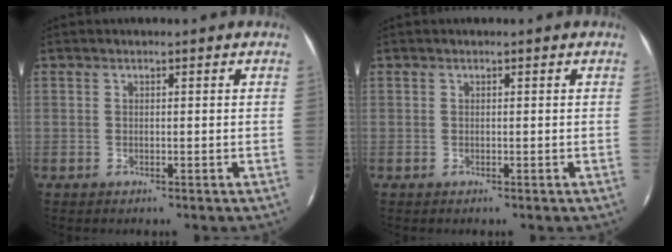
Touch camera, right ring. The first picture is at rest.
{"total": 0.0}